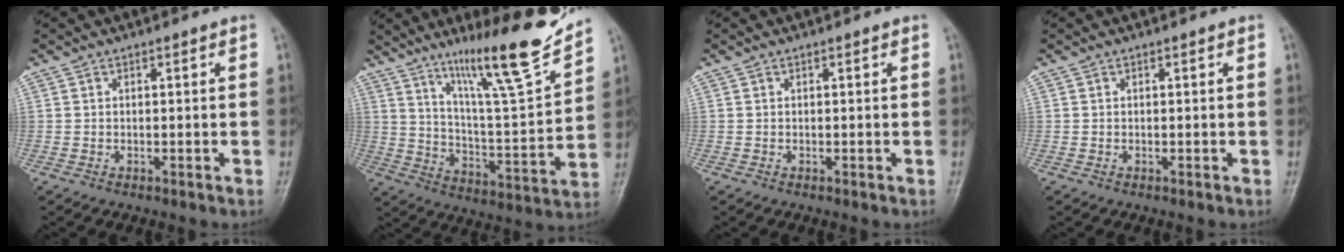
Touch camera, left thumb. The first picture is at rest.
{"total": 19.1, "force": [14.1, 1.8, 12.8], "torque": [-0.178, -0.085, 0.234]}
{"total": 0.0}
{"total": 0.0}